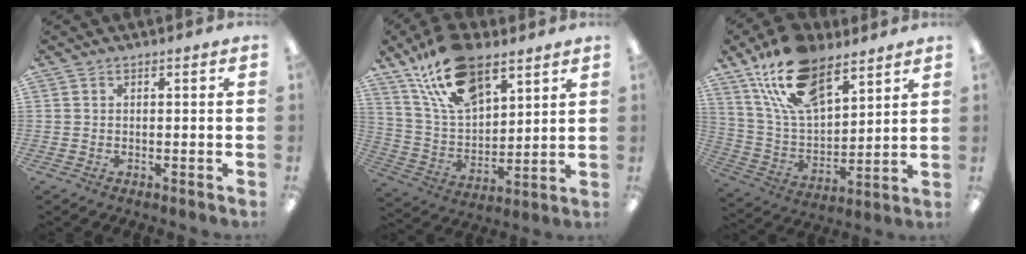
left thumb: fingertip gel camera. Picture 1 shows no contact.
{"total": 19.4, "force": [12.4, 9.4, 11.5], "torque": [-0.216, -0.044, 0.224]}
{"total": 19.7, "force": [13.0, 9.5, 11.3], "torque": [-0.217, -0.053, 0.237]}